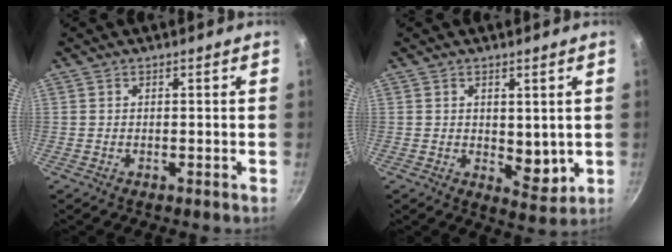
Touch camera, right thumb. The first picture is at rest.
{"total": 5.6, "force": [0.8, 3.5, 4.2], "torque": [-0.047, -0.025, 0.016]}